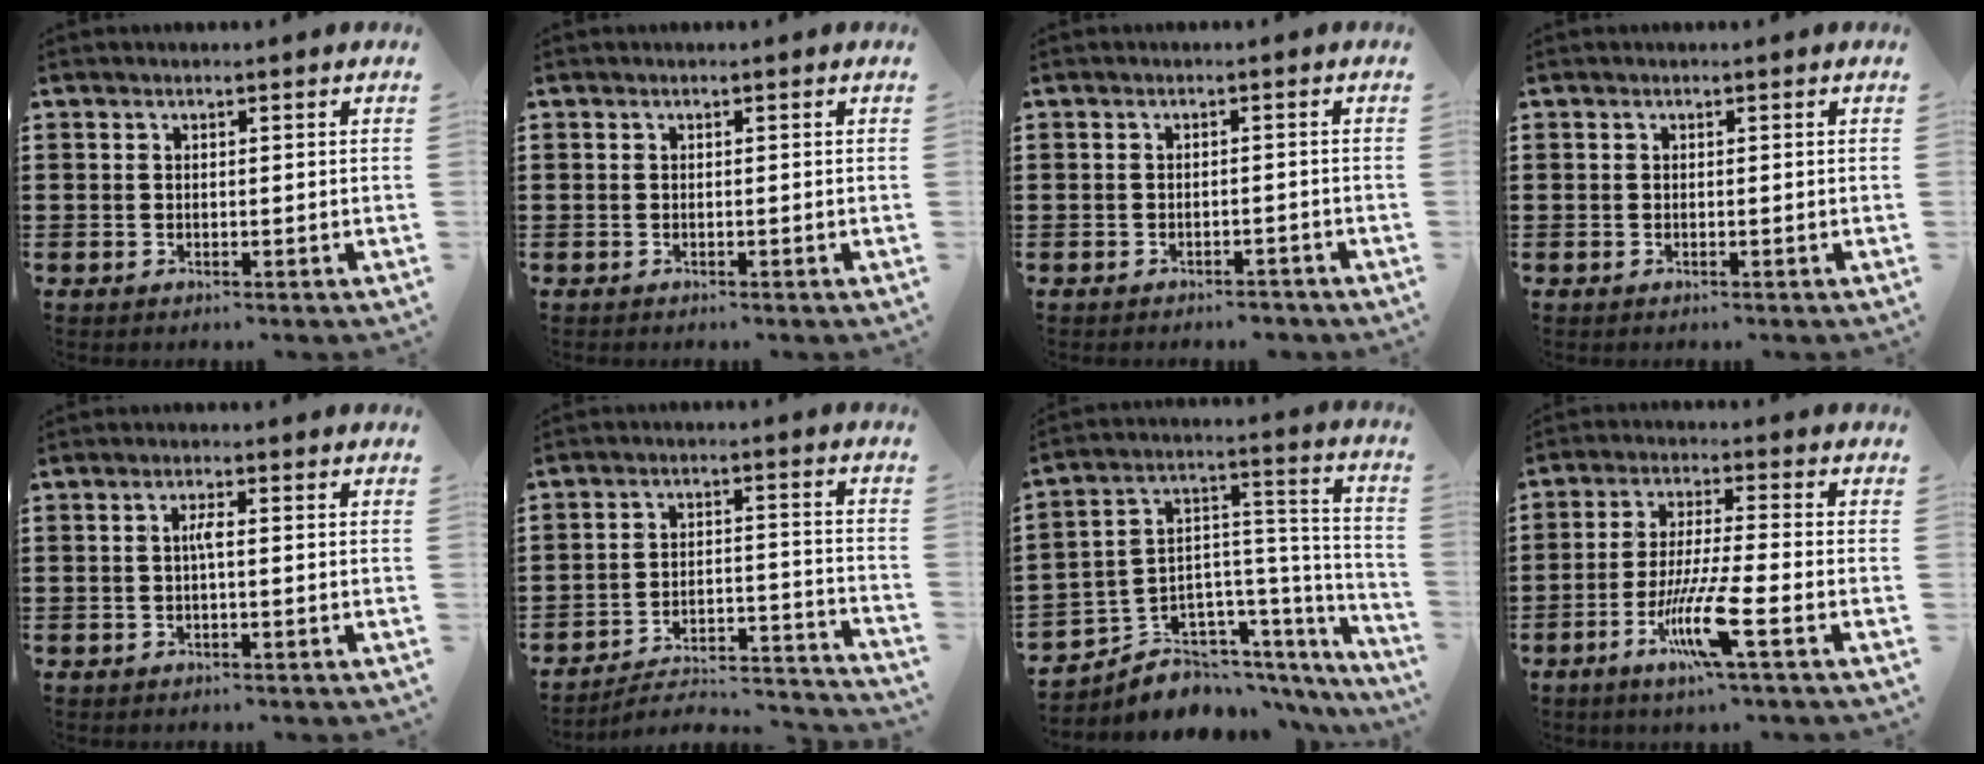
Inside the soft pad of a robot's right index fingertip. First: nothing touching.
{"total": 0.0}
{"total": 1.7, "force": [-1.7, 0.4, 0.0], "torque": [-0.008, 0.001, -0.038]}
{"total": 0.0}
{"total": 2.0, "force": [-0.2, 0.2, 2.0], "torque": [-0.040, 0.001, -0.005]}
{"total": 3.2, "force": [-3.0, 0.9, 1.0], "torque": [-0.027, -0.008, -0.068]}
{"total": 4.9, "force": [-3.1, 3.8, 0.2], "torque": [-0.018, -0.019, -0.054]}
{"total": 9.5, "force": [-4.7, 0.4, 8.3], "torque": [-0.174, -0.013, -0.092]}